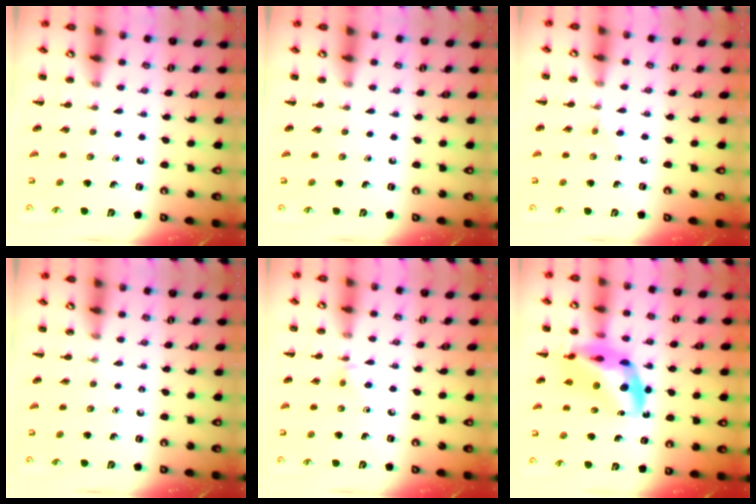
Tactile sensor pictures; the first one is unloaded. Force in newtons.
{"total": 0.0}
{"total": 2.3, "press": 2.1, "slide": 1.0}
{"total": 0.0}
{"total": 2.8, "press": 2.6, "slide": 1.0}
{"total": 15.6, "press": 15.0, "slide": 4.3}